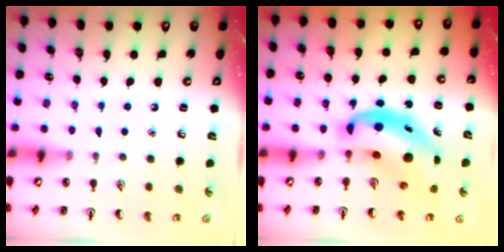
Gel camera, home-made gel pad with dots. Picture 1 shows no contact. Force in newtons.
{"total": 10.1, "press": 9.7, "slide": 3.0}